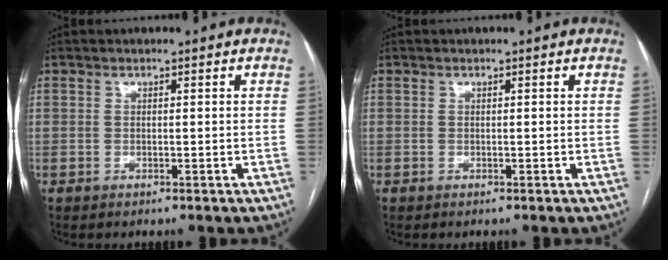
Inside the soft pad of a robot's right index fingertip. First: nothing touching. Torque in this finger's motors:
{"motor_torque": [0.00, 0.00, 0.00, 0.00]}